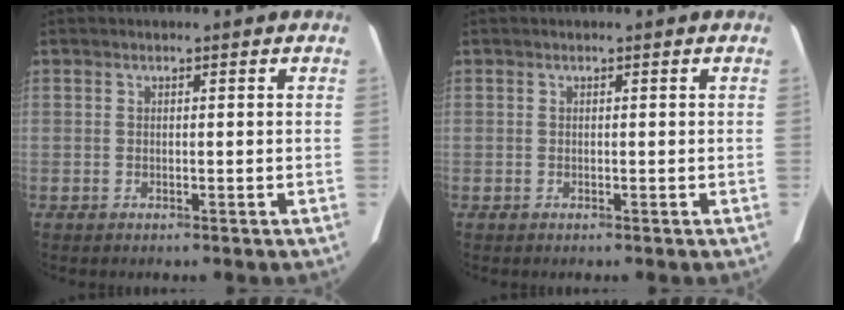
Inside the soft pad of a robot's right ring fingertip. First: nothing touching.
{"total": 0.0}